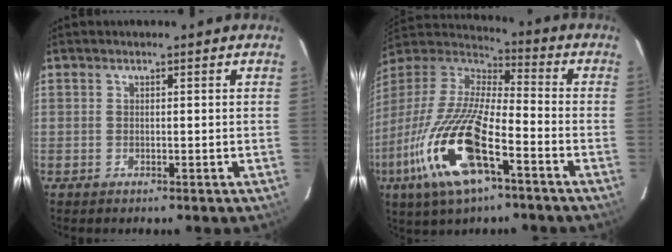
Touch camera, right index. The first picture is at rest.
{"total": 22.4, "force": [-10.4, 6.6, 18.7], "torque": [-0.382, -0.050, -0.204]}